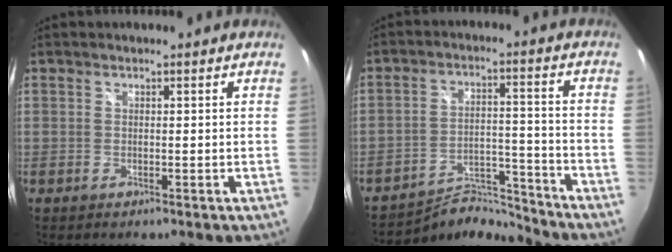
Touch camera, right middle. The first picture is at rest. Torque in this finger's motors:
{"motor_torque": [-0.54, -0.52, -0.10, -0.04]}